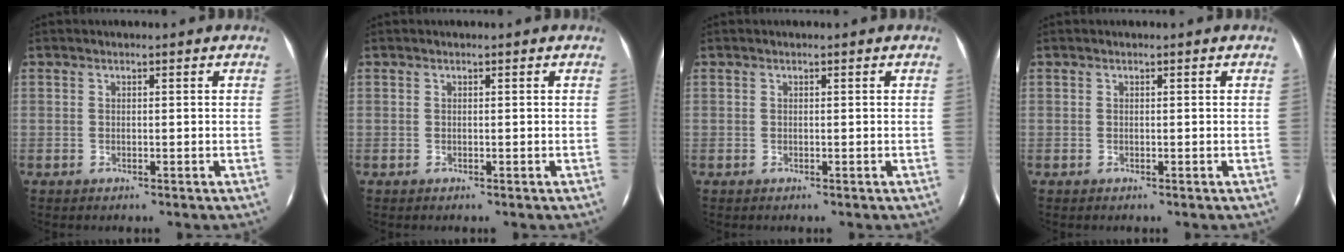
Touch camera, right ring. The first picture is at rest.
{"total": 0.0}
{"total": 0.0}
{"total": 0.0}